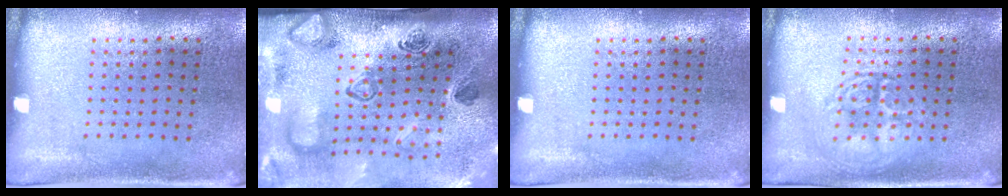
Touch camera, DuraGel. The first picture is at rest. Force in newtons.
{"total": 4.7, "press": 3.2, "slide": 3.4}
{"total": 0.0}
{"total": 2.6, "press": 2.6, "slide": 0.4}